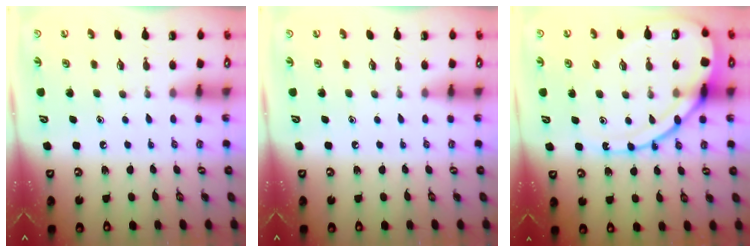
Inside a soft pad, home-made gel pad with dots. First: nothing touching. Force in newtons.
{"total": 0.0}
{"total": 17.8, "press": 17.7, "slide": 1.6}